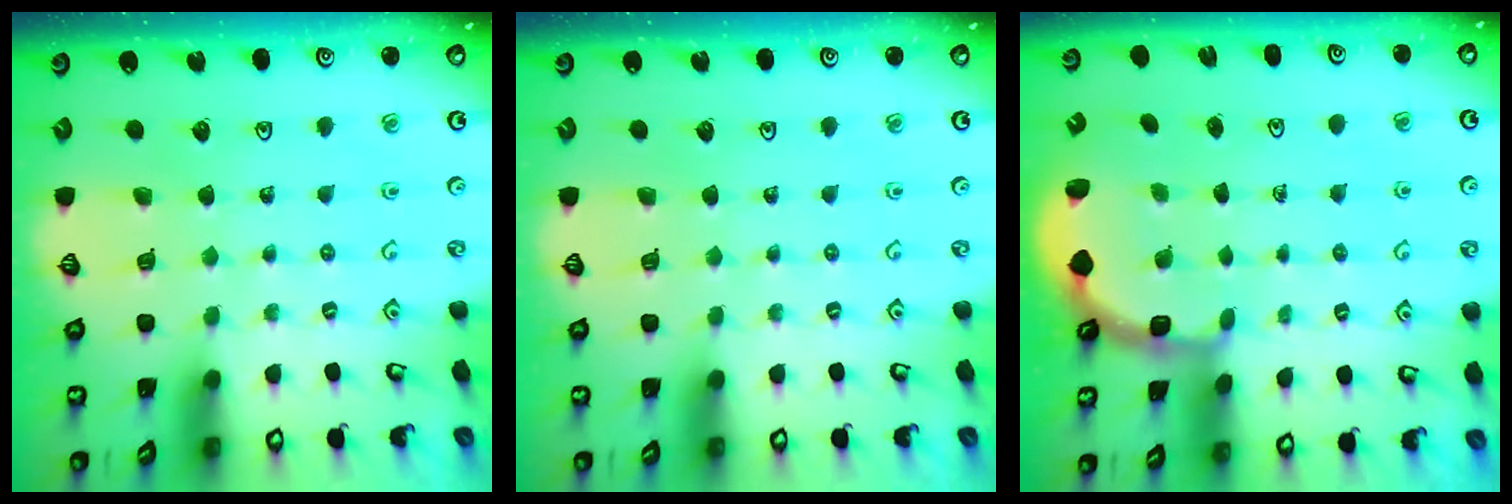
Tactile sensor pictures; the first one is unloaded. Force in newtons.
{"total": 0.0}
{"total": 2.8, "press": 2.2, "slide": 1.7}